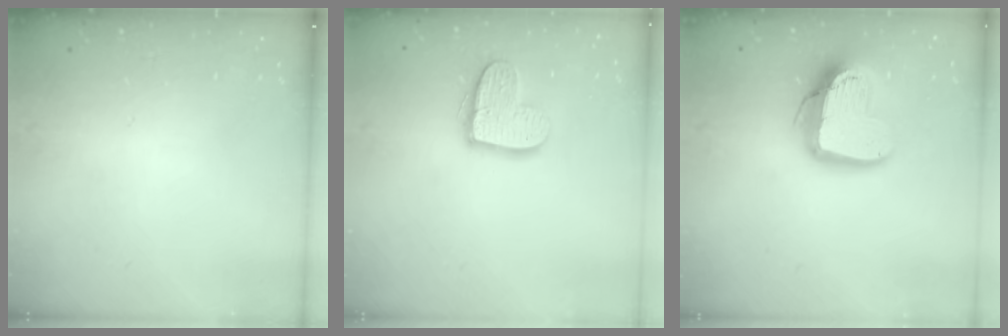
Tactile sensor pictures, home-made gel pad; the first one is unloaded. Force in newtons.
{"total": 13.1, "press": 13.1, "slide": 0.9}
{"total": 15.6, "press": 15.5, "slide": 1.6}